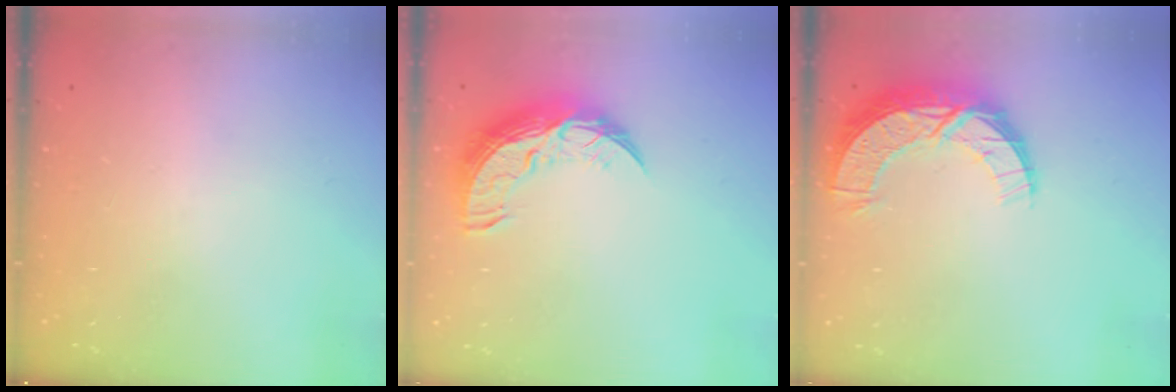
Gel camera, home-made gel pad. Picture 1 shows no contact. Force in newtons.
{"total": 11.5, "press": 11.4, "slide": 0.7}
{"total": 11.6, "press": 11.6, "slide": 0.7}